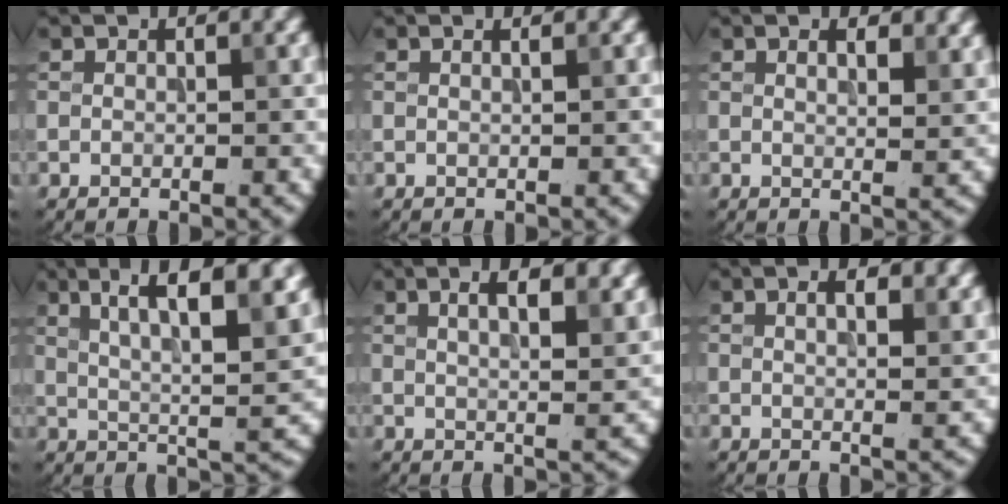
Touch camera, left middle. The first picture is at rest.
{"total": 1.1, "force": [0.6, 0.5, 0.8], "torque": [-0.002, -0.004, -0.001]}
{"total": 2.9, "force": [1.6, 1.1, 2.2], "torque": [-0.025, 0.001, 0.021]}
{"total": 10.3, "force": [5.0, 2.8, 8.6], "torque": [-0.121, 0.016, 0.076]}
{"total": 7.4, "force": [3.8, 2.8, 5.7], "torque": [-0.043, 0.027, 0.032]}
{"total": 3.8, "force": [1.8, 1.5, 3.0], "torque": [-0.026, 0.009, 0.012]}